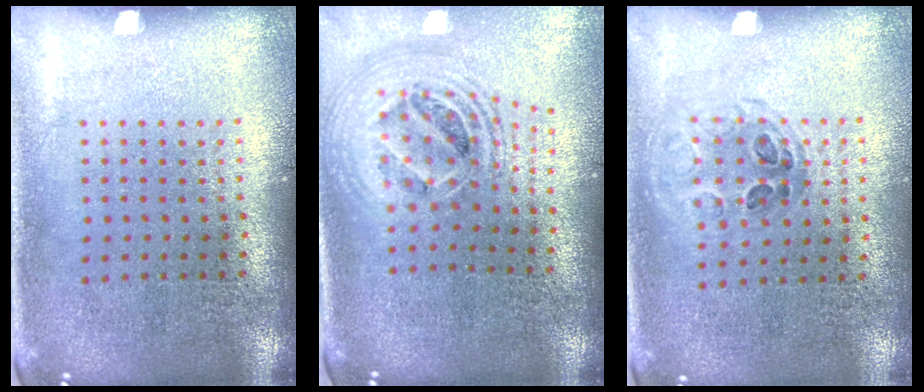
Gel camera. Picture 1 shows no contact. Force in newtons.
{"total": 2.4, "press": 1.8, "slide": 1.6}
{"total": 1.0, "press": 0.8, "slide": 0.5}